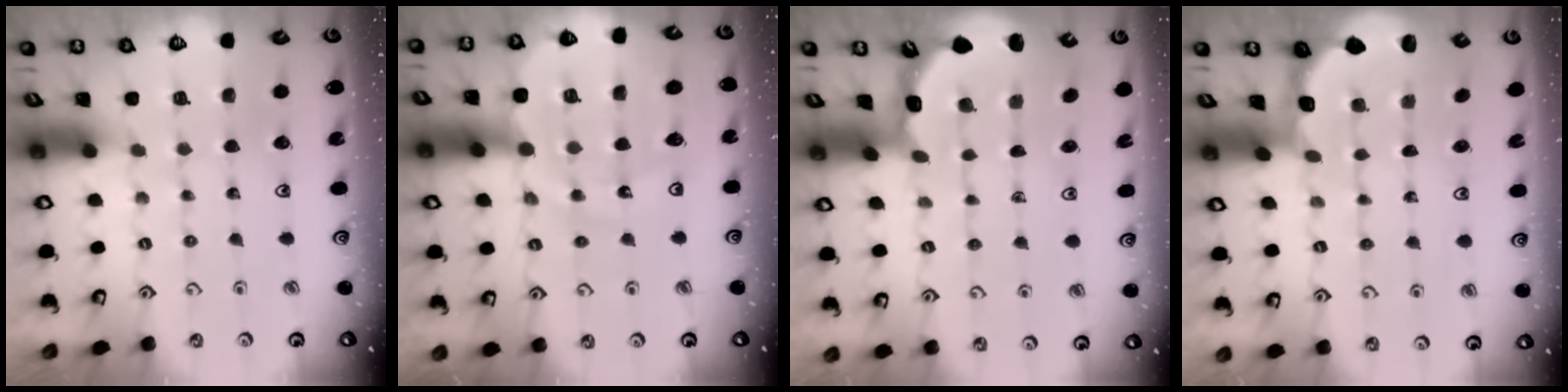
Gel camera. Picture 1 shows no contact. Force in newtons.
{"total": 13.3, "press": 13.2, "slide": 1.8}
{"total": 2.1, "press": 1.9, "slide": 0.8}
{"total": 1.9, "press": 1.6, "slide": 1.0}